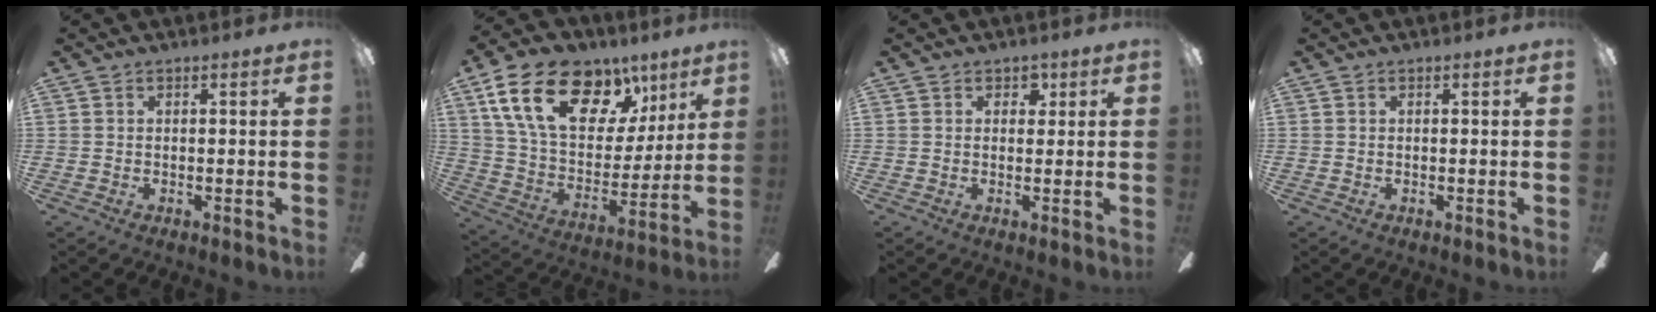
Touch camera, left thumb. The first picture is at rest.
{"total": 23.1, "force": [11.9, 13.7, 14.4], "torque": [-0.247, -0.044, 0.211]}
{"total": 2.2, "force": [1.1, 1.6, 1.0], "torque": [-0.005, 0.001, 0.015]}
{"total": 0.0}